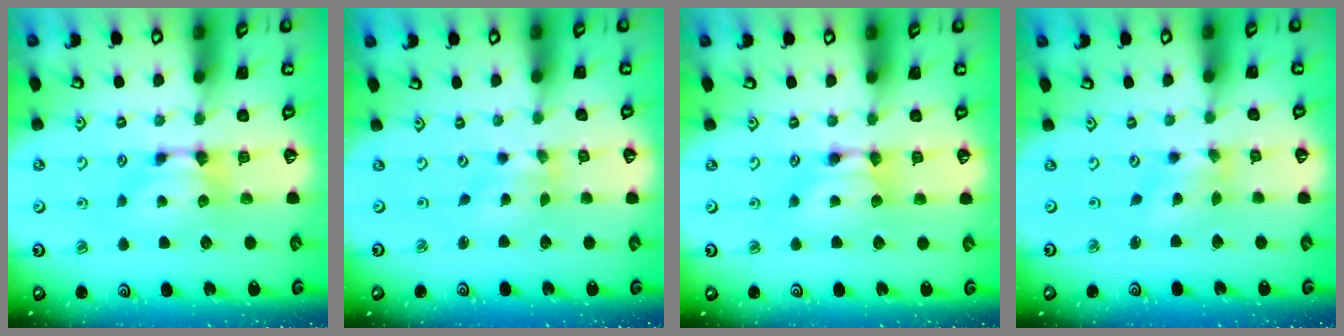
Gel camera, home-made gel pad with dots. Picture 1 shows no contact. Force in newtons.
{"total": 1.7, "press": 1.3, "slide": 1.0}
{"total": 1.6, "press": 1.6, "slide": 0.2}
{"total": 1.2, "press": 0.3, "slide": 1.2}